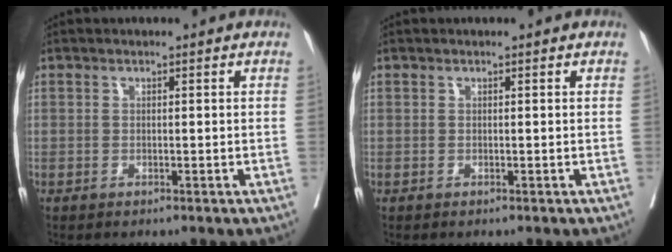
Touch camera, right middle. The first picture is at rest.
{"total": 0.0}